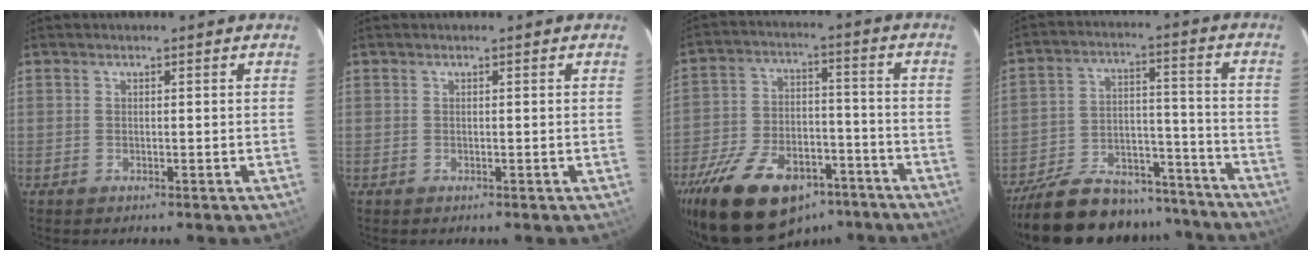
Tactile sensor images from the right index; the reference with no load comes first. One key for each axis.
{"total": 0.0}
{"total": 24.0, "fx": -16.7, "fy": 12.0, "fz": 12.3, "tx": -0.254, "ty": -0.003, "tz": -0.249}
{"total": 25.4, "fx": -21.8, "fy": 9.3, "fz": 8.9, "tx": -0.187, "ty": 0.032, "tz": -0.301}